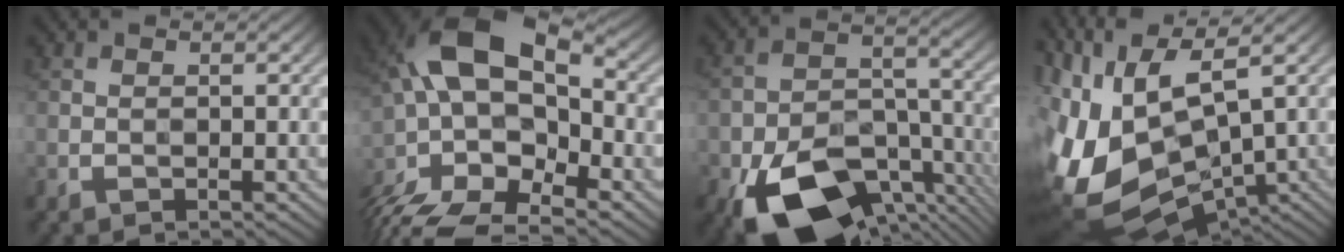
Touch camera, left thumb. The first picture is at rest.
{"total": 17.3, "force": [-5.5, 9.8, 13.1], "torque": [-0.276, -0.012, -0.082]}
{"total": 16.5, "force": [-9.5, 8.7, 10.4], "torque": [-0.196, -0.035, -0.155]}
{"total": 15.7, "force": [-0.2, 8.0, 13.5], "torque": [-0.311, -0.031, 0.024]}